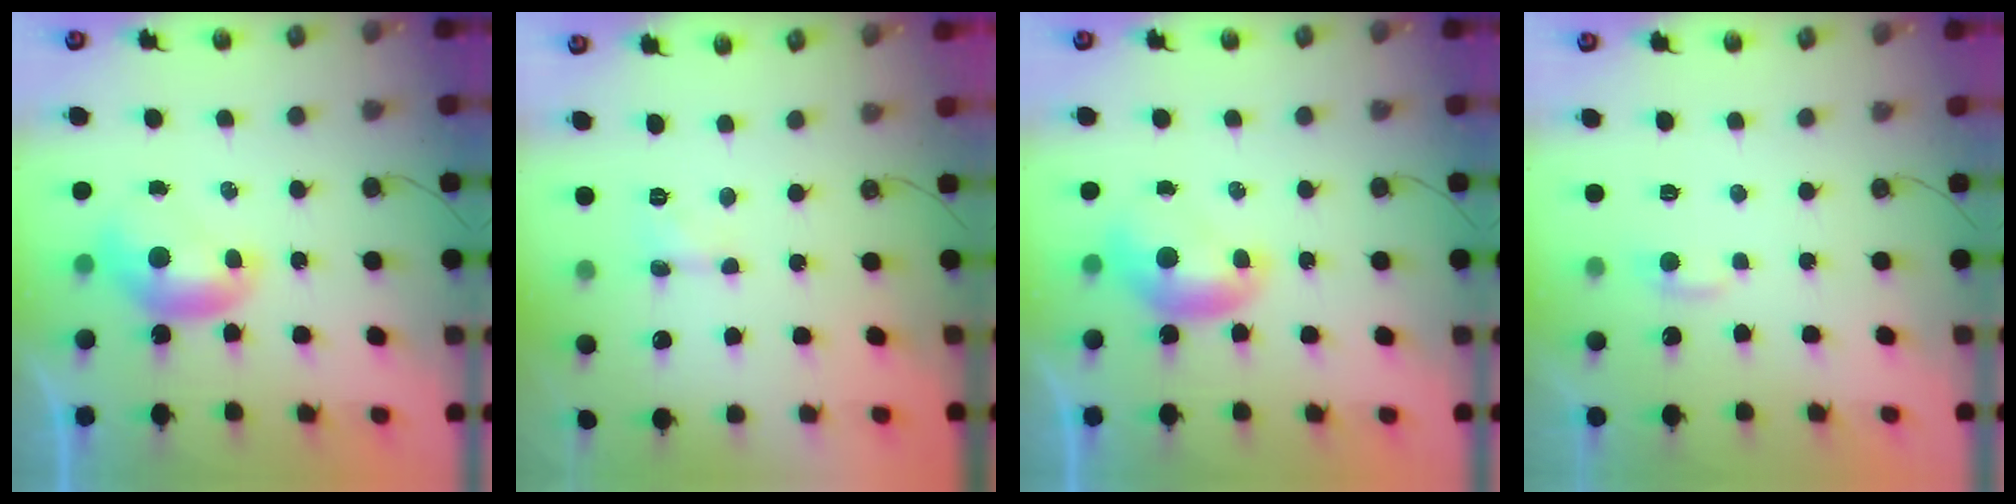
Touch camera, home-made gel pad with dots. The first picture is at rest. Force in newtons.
{"total": 2.0, "press": 2.0, "slide": 0.4}
{"total": 0.0}
{"total": 4.4, "press": 4.4, "slide": 0.2}